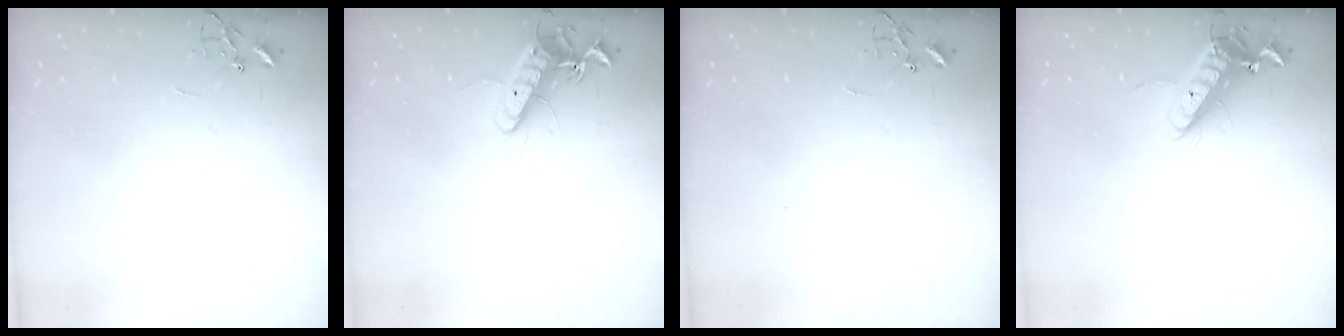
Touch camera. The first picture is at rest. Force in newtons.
{"total": 12.5, "press": 12.4, "slide": 1.0}
{"total": 0.0}
{"total": 13.1, "press": 13.0, "slide": 2.3}